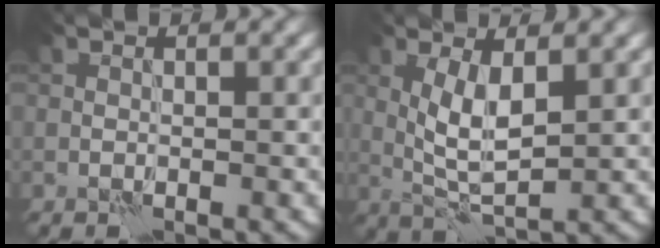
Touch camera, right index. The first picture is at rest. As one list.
[{"total": 3.9, "force": [1.1, 1.3, 3.6], "torque": [-0.078, -0.002, 0.023]}]